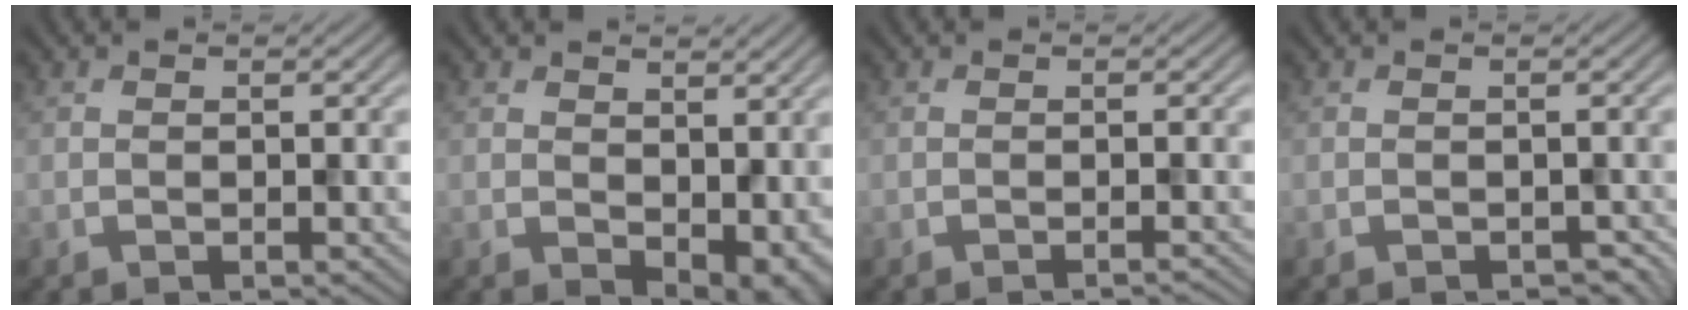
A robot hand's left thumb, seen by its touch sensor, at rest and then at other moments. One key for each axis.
{"total": 6.5, "fx": 0.5, "fy": 4.2, "fz": 4.9, "tx": -0.071, "ty": -0.026, "tz": 0.023}
{"total": 0.9, "fx": -0.7, "fy": 0.1, "fz": 0.6, "tx": -0.002, "ty": 0.000, "tz": -0.018}
{"total": 1.2, "fx": -1.0, "fy": 0.6, "fz": 0.4, "tx": -0.006, "ty": -0.009, "tz": -0.014}